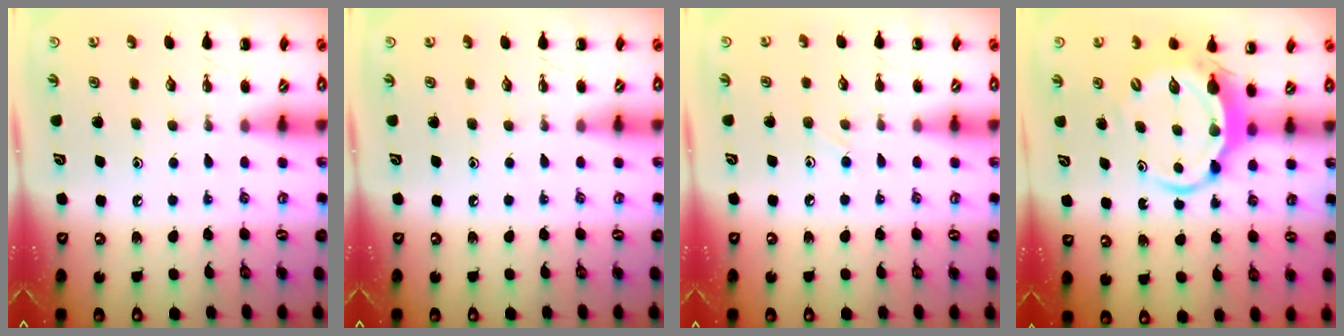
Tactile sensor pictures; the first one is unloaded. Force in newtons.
{"total": 0.0}
{"total": 6.0, "press": 5.6, "slide": 2.1}
{"total": 5.8, "press": 5.8, "slide": 1.0}